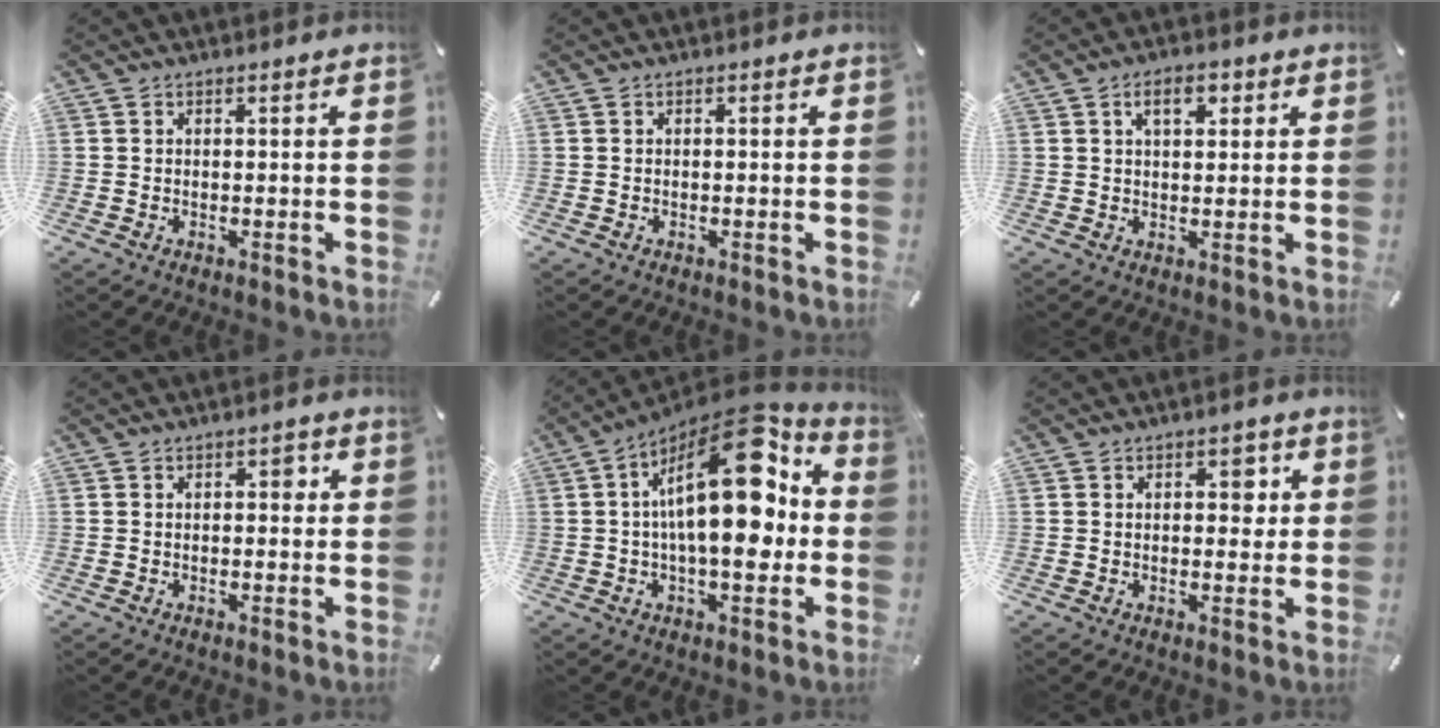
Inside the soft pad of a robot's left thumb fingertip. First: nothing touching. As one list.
[{"total": 0.0}, {"total": 5.1, "force": [2.2, 2.7, 3.7], "torque": [-0.056, -0.002, 0.032]}, {"total": 2.4, "force": [0.4, 1.4, 1.9], "torque": [-0.015, 0.000, -0.001]}, {"total": 22.7, "force": [4.7, 10.0, 19.8], "torque": [-0.306, -0.040, 0.072]}, {"total": 4.3, "force": [1.0, 2.6, 3.2], "torque": [-0.027, -0.005, 0.006]}]